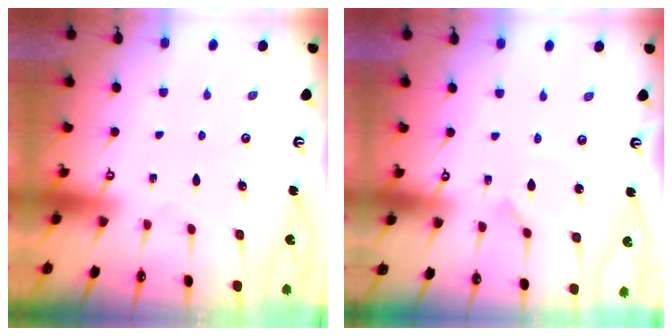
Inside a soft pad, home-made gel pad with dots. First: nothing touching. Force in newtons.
{"total": 0.0}